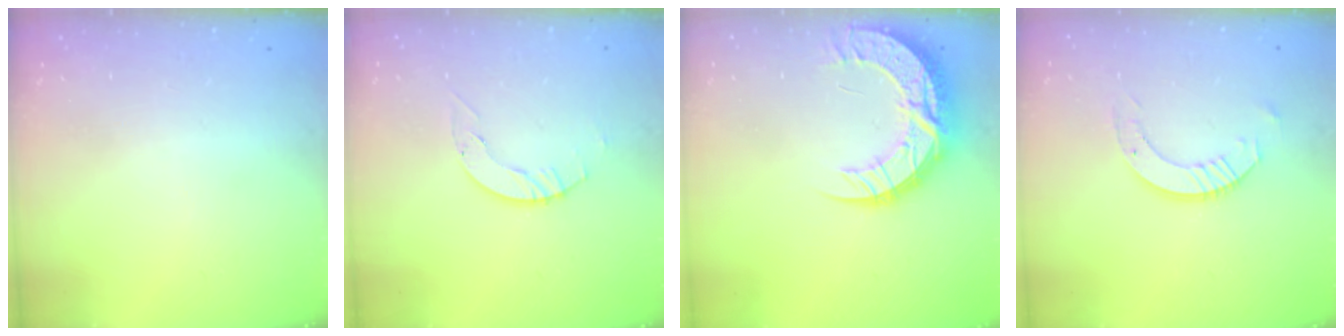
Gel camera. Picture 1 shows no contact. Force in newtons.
{"total": 3.9, "press": 3.9, "slide": 0.4}
{"total": 16.1, "press": 16.1, "slide": 1.3}
{"total": 7.6, "press": 7.5, "slide": 0.5}